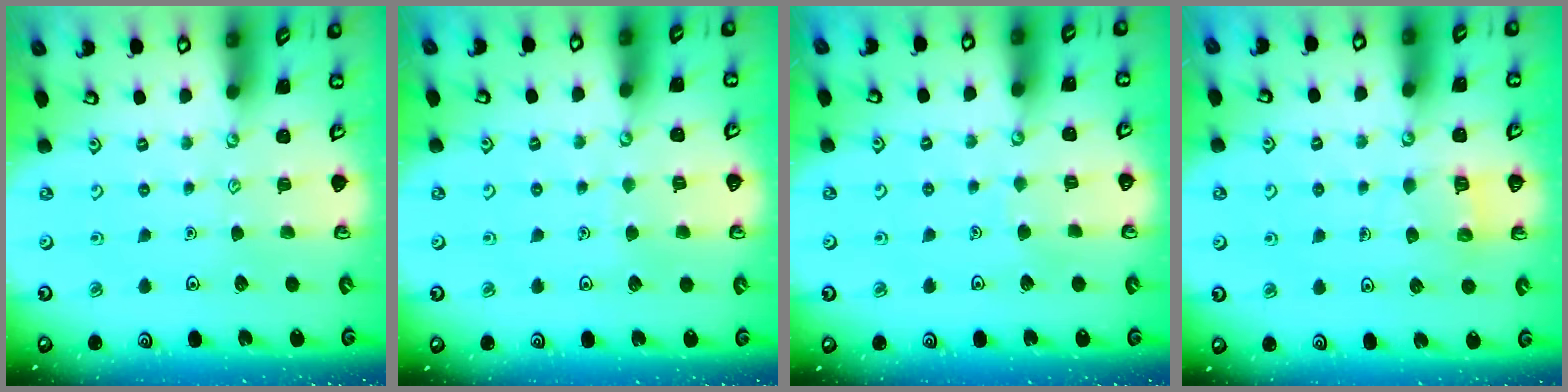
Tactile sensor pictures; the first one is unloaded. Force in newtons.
{"total": 2.7, "press": 2.7, "slide": 0.2}
{"total": 3.0, "press": 3.0, "slide": 0.2}
{"total": 5.1, "press": 5.1, "slide": 0.6}